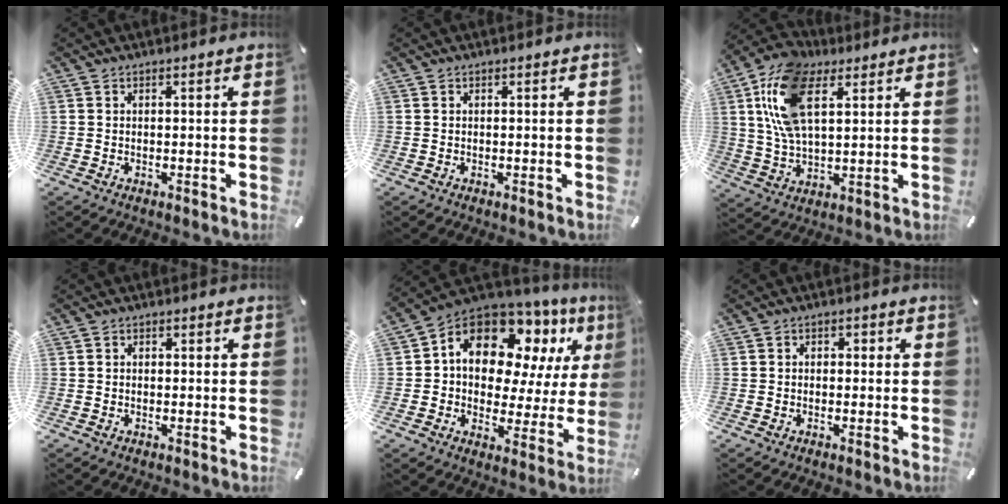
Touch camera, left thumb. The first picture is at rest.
{"total": 0.0}
{"total": 15.9, "force": [6.6, 8.7, 11.6], "torque": [-0.272, 0.000, 0.117]}
{"total": 0.8, "force": [-0.1, 0.7, 0.2], "torque": [-0.003, 0.006, -0.004]}
{"total": 14.2, "force": [7.9, 9.5, 7.0], "torque": [-0.128, -0.053, 0.143]}
{"total": 1.7, "force": [-0.7, 1.4, 0.7], "torque": [-0.013, 0.010, -0.016]}